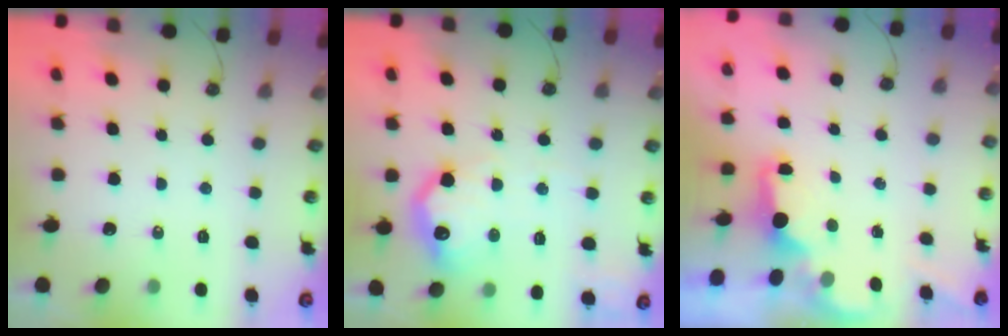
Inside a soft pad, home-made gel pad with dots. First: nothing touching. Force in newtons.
{"total": 16.6, "press": 16.6, "slide": 1.5}
{"total": 1.7, "press": 1.5, "slide": 0.7}